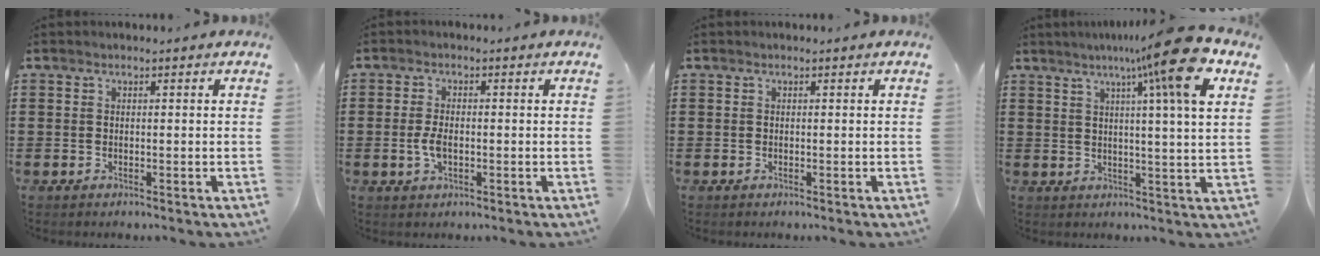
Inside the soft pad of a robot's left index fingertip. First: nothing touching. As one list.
[{"total": 3.3, "force": [-0.4, 1.6, 2.9], "torque": [-0.070, -0.003, -0.012]}, {"total": 0.0}, {"total": 12.0, "force": [6.3, -0.8, 10.2], "torque": [-0.169, -0.016, 0.087]}]